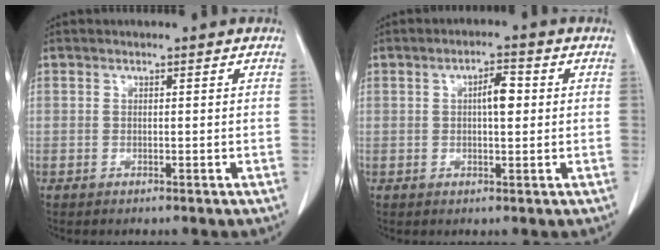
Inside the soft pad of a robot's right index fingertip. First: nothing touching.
{"total": 3.9, "force": [0.6, 1.1, 3.7], "torque": [-0.062, 0.006, 0.008]}